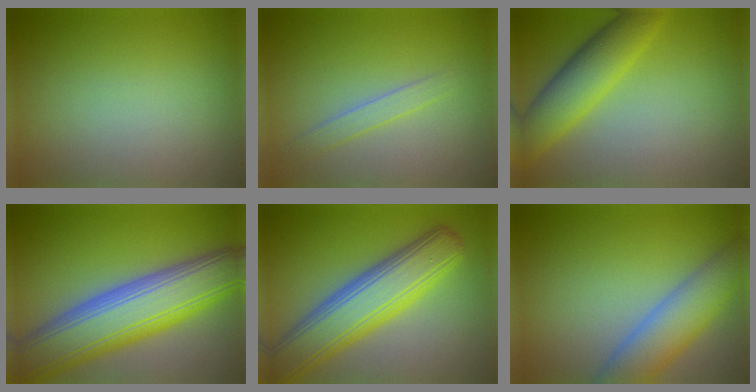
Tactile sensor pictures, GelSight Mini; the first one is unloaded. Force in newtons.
{"total": 1.5, "press": 1.5, "slide": 0.1}
{"total": 5.7, "press": 5.7, "slide": 0.3}
{"total": 12.0, "press": 11.9, "slide": 0.5}
{"total": 9.0, "press": 9.0, "slide": 0.2}
{"total": 6.0, "press": 5.9, "slide": 0.4}